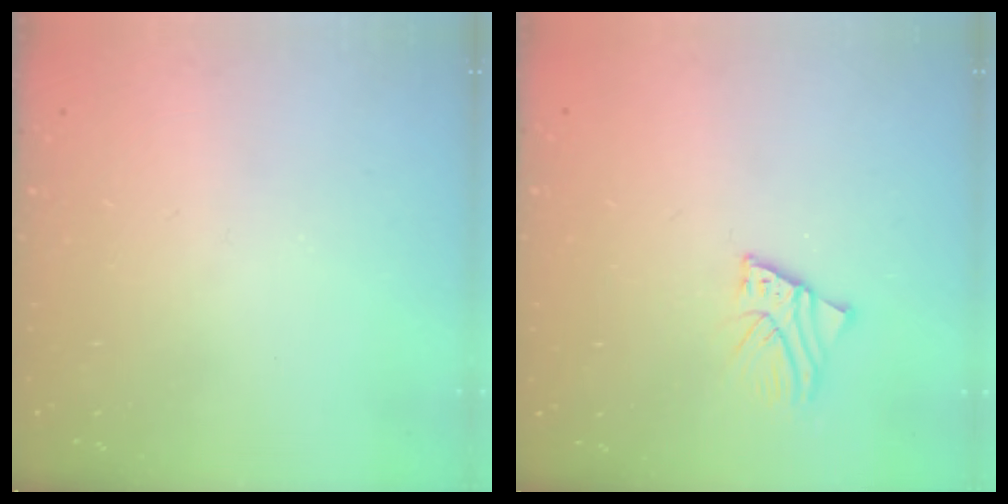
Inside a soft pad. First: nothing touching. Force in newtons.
{"total": 2.8, "press": 2.7, "slide": 0.3}